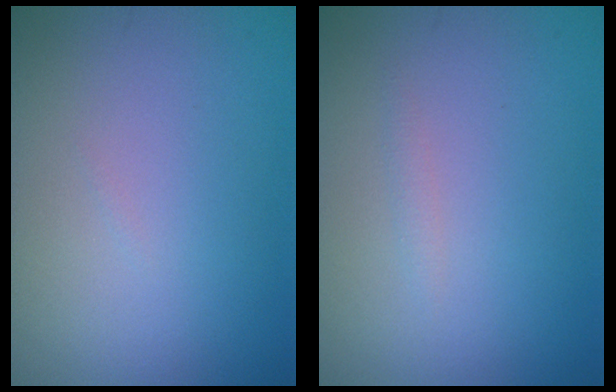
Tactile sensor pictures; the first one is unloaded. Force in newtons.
{"total": 0.5, "press": 0.5, "slide": 0.1}